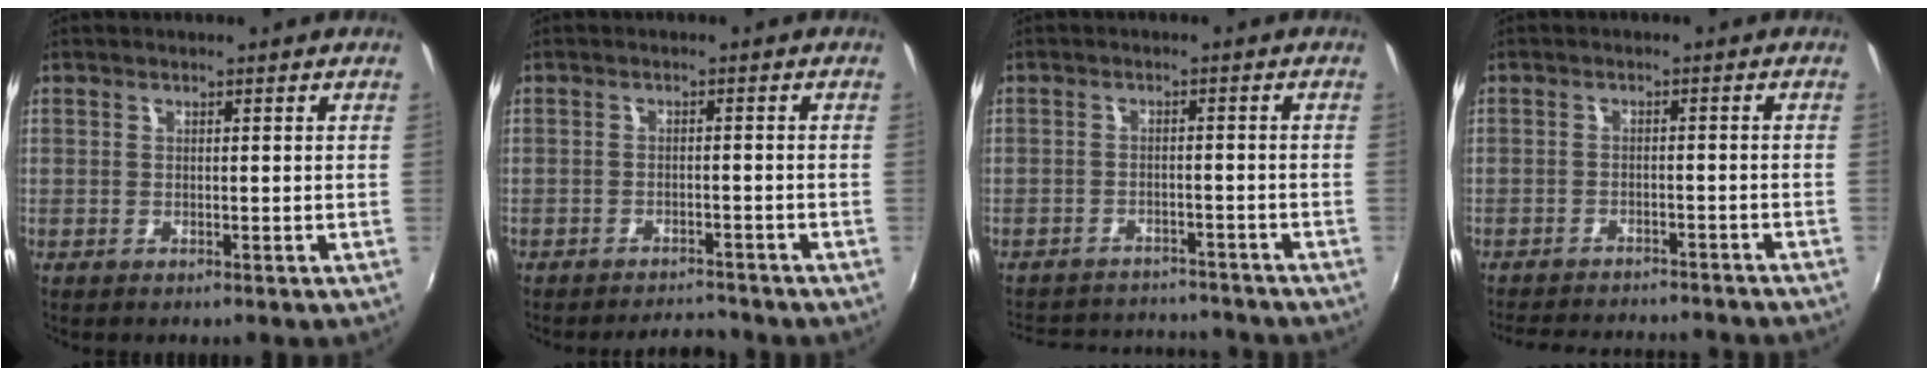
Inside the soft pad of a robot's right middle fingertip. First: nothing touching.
{"total": 4.8, "force": [-4.7, 1.0, 0.8], "torque": [-0.029, 0.003, -0.069]}
{"total": 14.0, "force": [-12.6, 4.5, 4.2], "torque": [-0.100, 0.023, -0.169]}
{"total": 14.6, "force": [-13.0, 2.9, 5.8], "torque": [-0.120, -0.013, -0.176]}